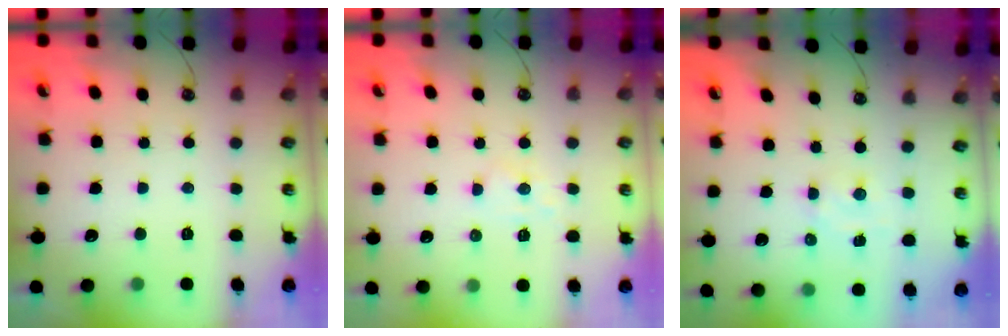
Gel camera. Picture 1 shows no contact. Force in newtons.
{"total": 4.8, "press": 4.7, "slide": 0.6}
{"total": 3.7, "press": 3.6, "slide": 0.2}